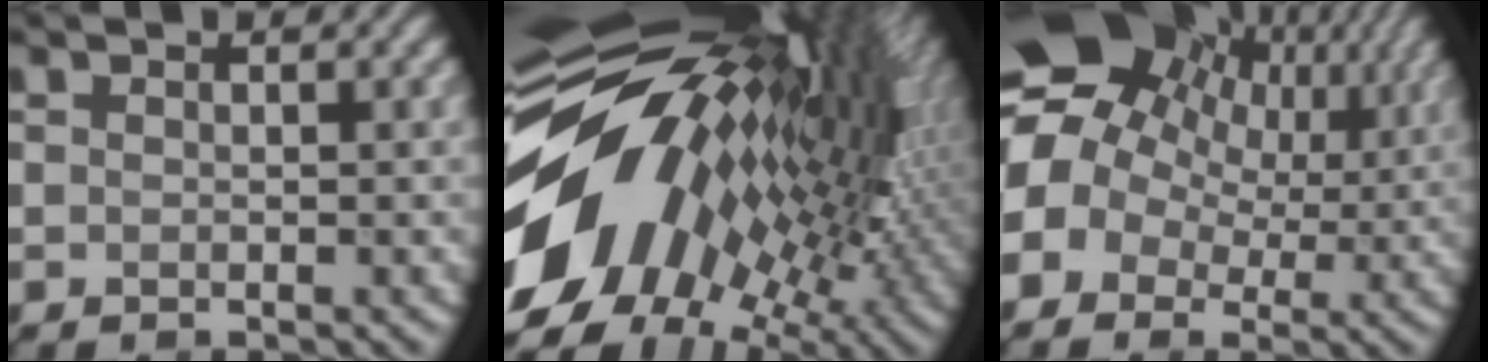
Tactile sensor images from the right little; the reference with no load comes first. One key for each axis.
{"total": 18.4, "fx": -0.5, "fy": 11.1, "fz": 14.6, "tx": -0.260, "ty": -0.002, "tz": -0.028}
{"total": 17.9, "fx": 5.5, "fy": 13.9, "fz": 9.9, "tx": -0.199, "ty": 0.032, "tz": 0.078}